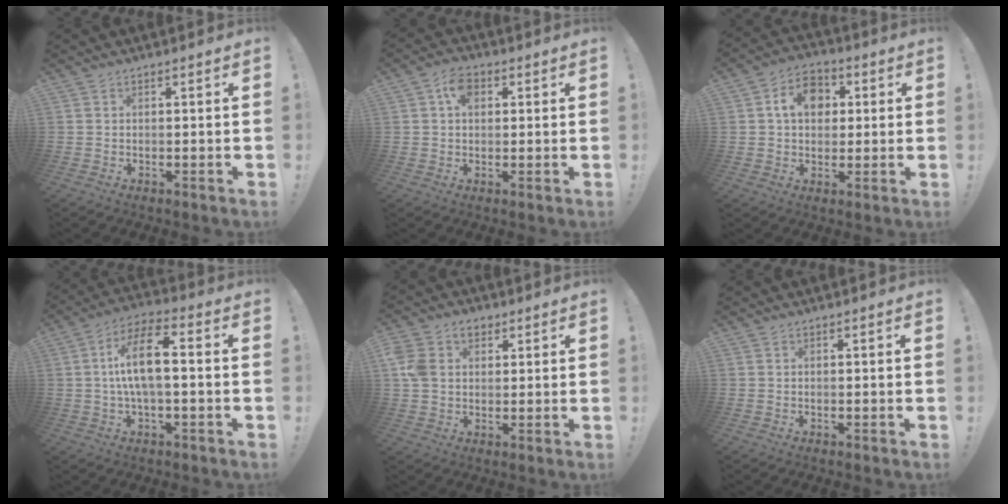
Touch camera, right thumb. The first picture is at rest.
{"total": 5.9, "force": [1.6, 4.0, 4.0], "torque": [-0.062, 0.006, 0.028]}
{"total": 10.9, "force": [3.0, 8.5, 6.1], "torque": [-0.089, 0.004, 0.056]}
{"total": 12.8, "force": [0.7, 4.9, 11.8], "torque": [-0.208, 0.005, 0.006]}
{"total": 8.6, "force": [2.9, 6.6, 4.7], "torque": [-0.088, -0.003, 0.055]}
{"total": 0.0}